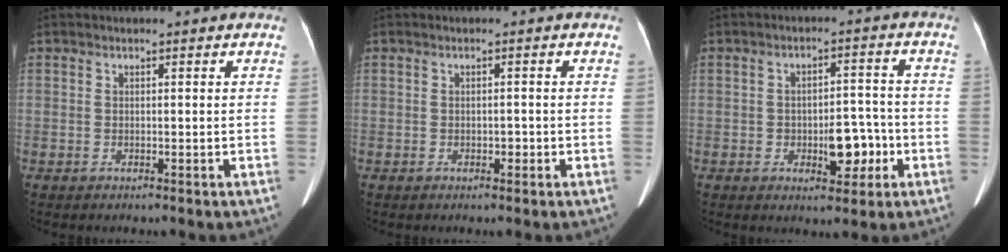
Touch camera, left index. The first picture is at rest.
{"total": 0.9, "force": [-0.3, 0.5, 0.6], "torque": [-0.008, 0.002, -0.005]}
{"total": 6.0, "force": [-2.0, 3.3, 4.7], "torque": [-0.060, 0.015, -0.022]}